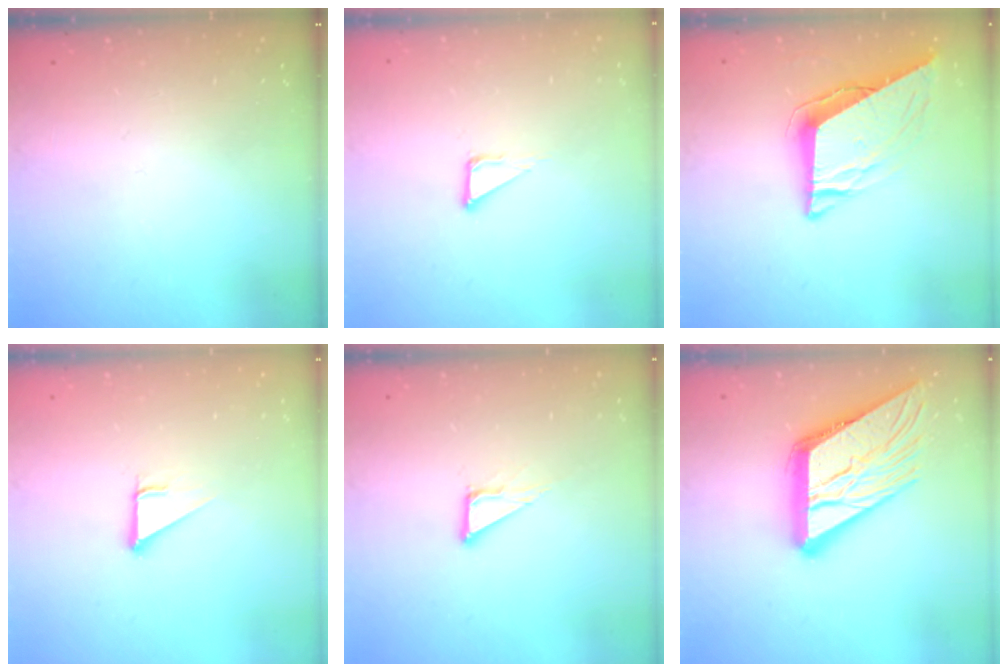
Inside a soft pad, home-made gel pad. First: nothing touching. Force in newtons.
{"total": 3.4, "press": 3.4, "slide": 0.1}
{"total": 9.6, "press": 9.6, "slide": 1.0}
{"total": 2.8, "press": 2.8, "slide": 0.0}
{"total": 4.8, "press": 4.8, "slide": 0.3}
{"total": 18.3, "press": 18.2, "slide": 1.9}